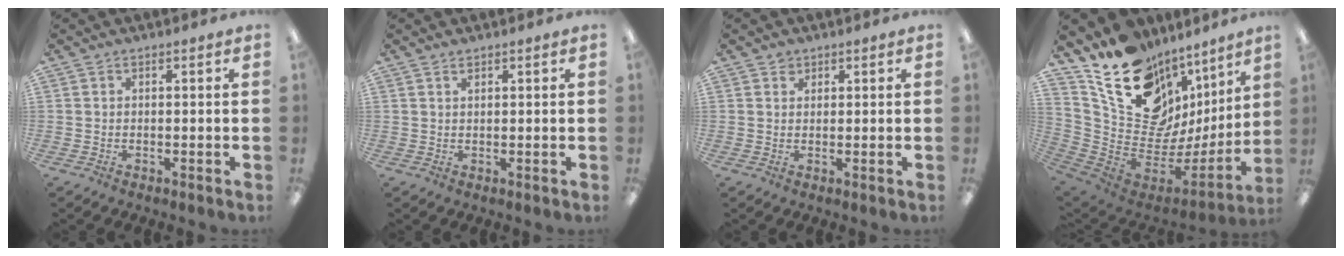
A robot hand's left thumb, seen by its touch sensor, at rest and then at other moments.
{"total": 0.9, "force": [0.8, 0.3, 0.4], "torque": [-0.010, 0.000, 0.015]}
{"total": 1.5, "force": [1.1, 1.1, 0.2], "torque": [0.002, -0.003, 0.020]}
{"total": 19.8, "force": [11.8, 12.7, 9.7], "torque": [-0.153, -0.098, 0.227]}